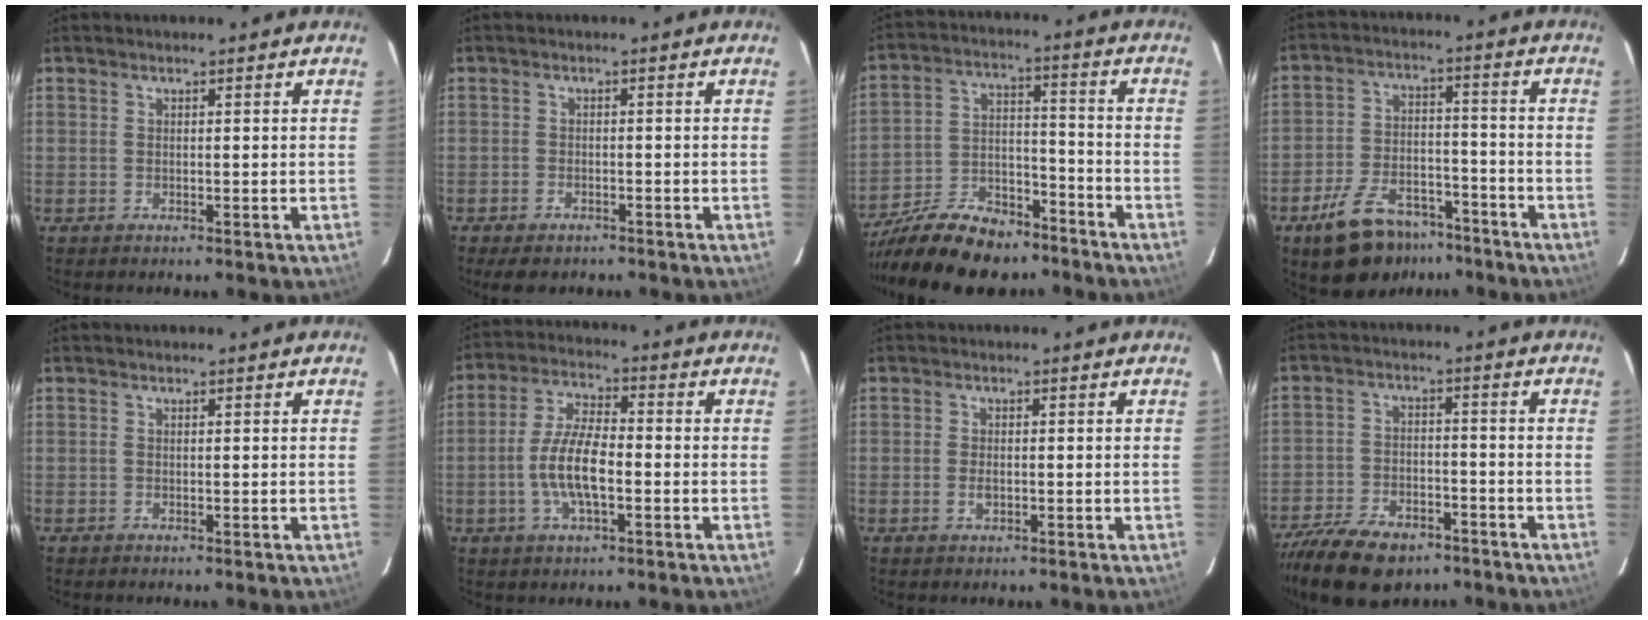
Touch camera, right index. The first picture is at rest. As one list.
[{"total": 4.6, "force": [-3.5, 2.3, 1.9], "torque": [-0.050, -0.006, -0.052]}, {"total": 21.1, "force": [-16.9, 8.9, 9.0], "torque": [-0.197, 0.020, -0.263]}, {"total": 14.4, "force": [-9.9, 7.6, 7.1], "torque": [-0.151, 0.010, -0.146]}, {"total": 0.0}, {"total": 9.5, "force": [-2.4, 3.2, 8.6], "torque": [-0.174, 0.003, -0.045]}, {"total": 1.8, "force": [-0.6, 1.1, 1.3], "torque": [-0.027, -0.002, -0.009]}, {"total": 16.1, "force": [-11.6, 8.0, 7.8], "torque": [-0.189, -0.016, -0.190]}]